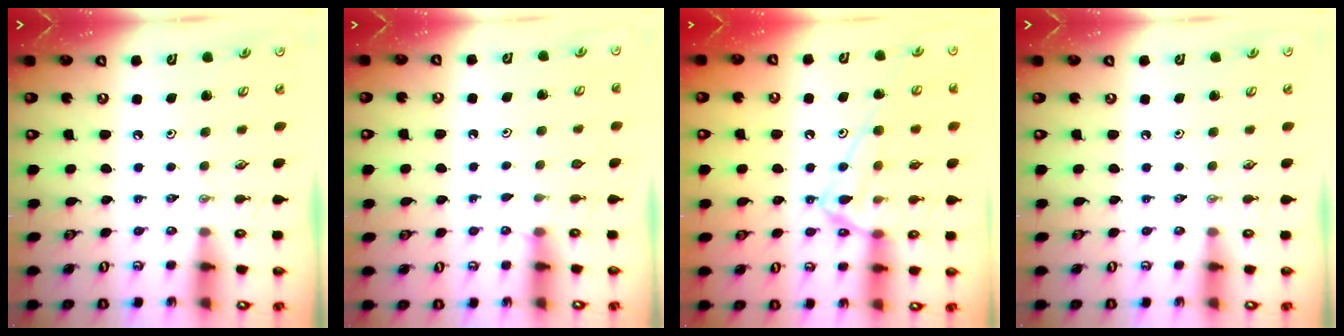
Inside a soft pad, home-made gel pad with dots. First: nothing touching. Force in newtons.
{"total": 2.1, "press": 2.1, "slide": 0.3}
{"total": 15.4, "press": 15.3, "slide": 1.1}
{"total": 0.0}